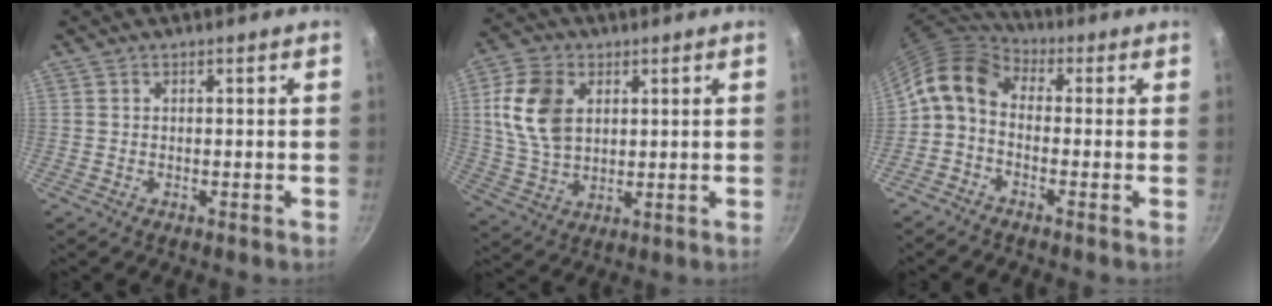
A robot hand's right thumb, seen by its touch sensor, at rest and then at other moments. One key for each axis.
{"total": 12.7, "fx": 3.1, "fy": 8.7, "fz": 8.7, "tx": -0.154, "ty": -0.008, "tz": 0.063}
{"total": 9.1, "fx": -0.8, "fy": 6.4, "fz": 6.5, "tx": -0.128, "ty": 0.041, "tz": -0.038}